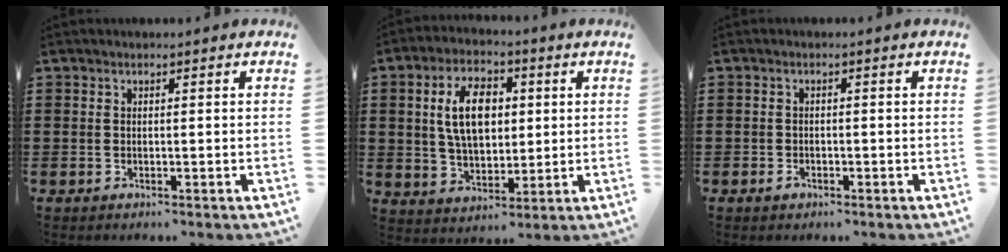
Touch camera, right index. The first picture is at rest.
{"total": 9.6, "force": [1.7, 5.6, 7.6], "torque": [-0.155, 0.009, 0.024]}
{"total": 1.1, "force": [-0.7, 0.6, 0.6], "torque": [-0.013, -0.002, -0.014]}